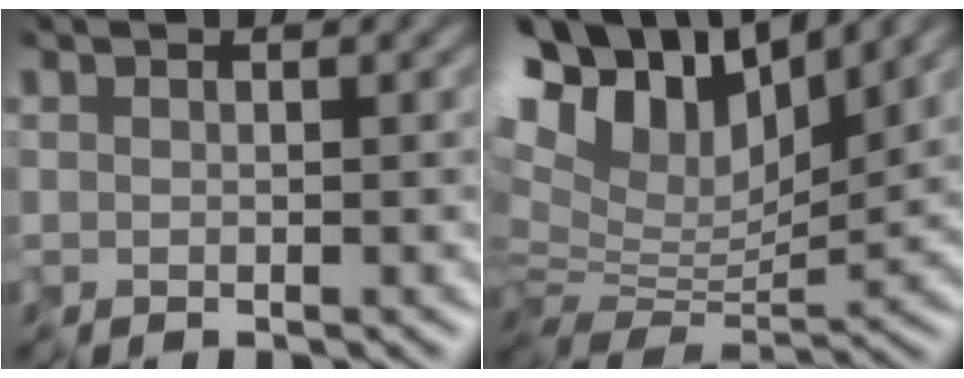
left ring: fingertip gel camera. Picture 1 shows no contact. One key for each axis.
{"total": 12.3, "fx": 6.1, "fy": 5.6, "fz": 9.2, "tx": -0.192, "ty": 0.036, "tz": 0.099}